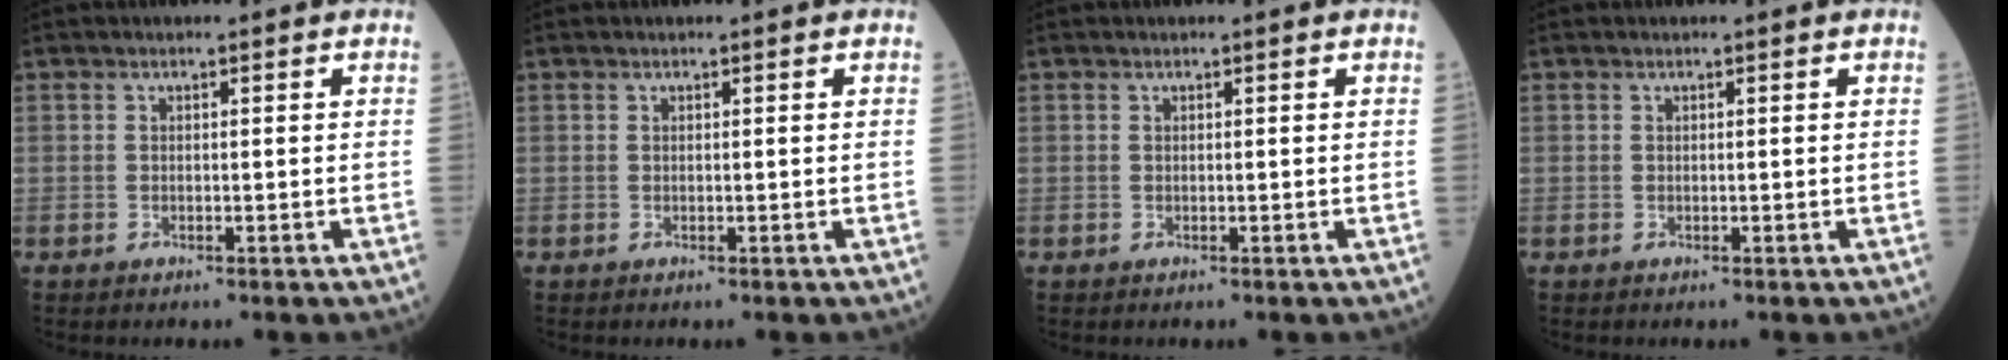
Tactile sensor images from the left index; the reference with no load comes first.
{"total": 0.0}
{"total": 0.0}
{"total": 0.0}